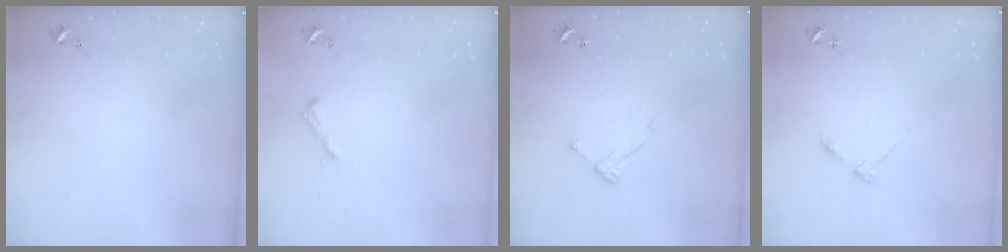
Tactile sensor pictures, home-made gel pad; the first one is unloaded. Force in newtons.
{"total": 2.6, "press": 2.6, "slide": 0.3}
{"total": 7.3, "press": 7.3, "slide": 0.4}
{"total": 4.2, "press": 4.1, "slide": 0.4}